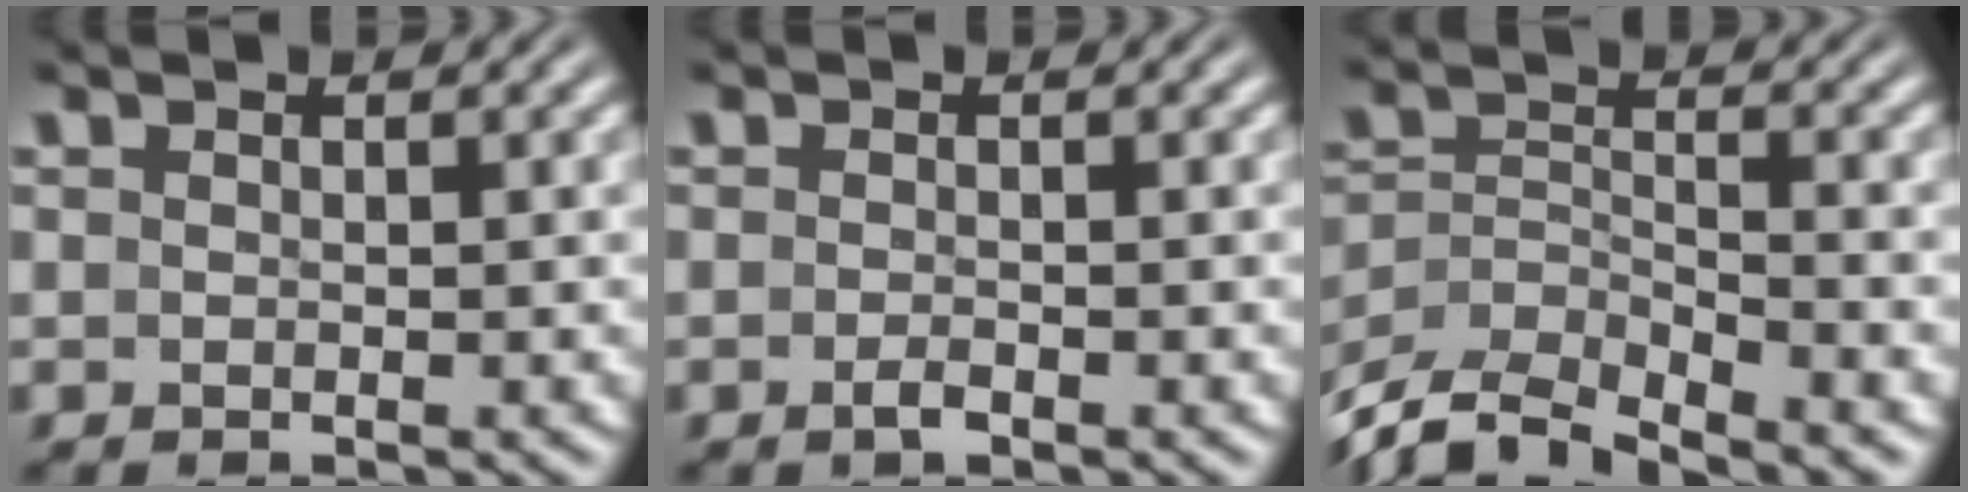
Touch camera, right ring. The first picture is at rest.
{"total": 0.9, "force": [-0.8, -0.2, 0.5], "torque": [-0.005, 0.001, -0.014]}
{"total": 8.1, "force": [-5.7, 4.5, 3.7], "torque": [-0.092, -0.044, -0.080]}